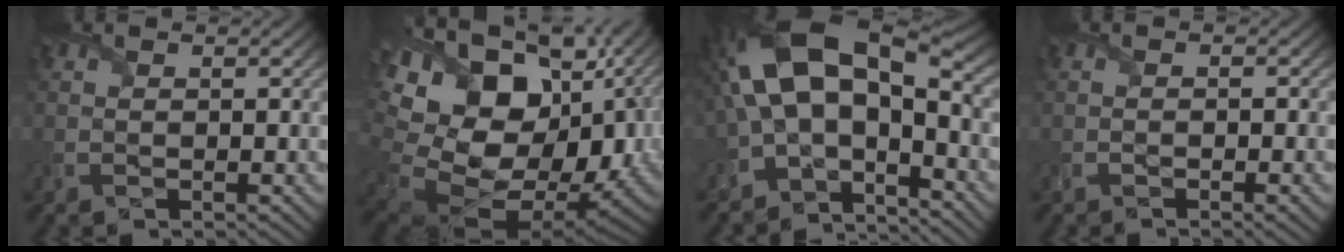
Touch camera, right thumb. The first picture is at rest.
{"total": 22.7, "force": [1.9, 16.1, 15.8], "torque": [-0.338, -0.056, 0.072]}
{"total": 17.0, "force": [-0.6, 8.6, 14.6], "torque": [-0.274, 0.011, -0.011]}
{"total": 1.3, "force": [-0.9, -0.2, 0.8], "torque": [-0.015, -0.003, -0.020]}